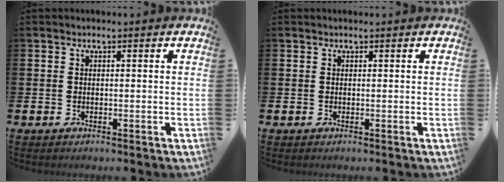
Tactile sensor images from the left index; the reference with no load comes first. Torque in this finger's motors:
{"motor_torque": [0.80, -1.33, -0.01, 0.00]}